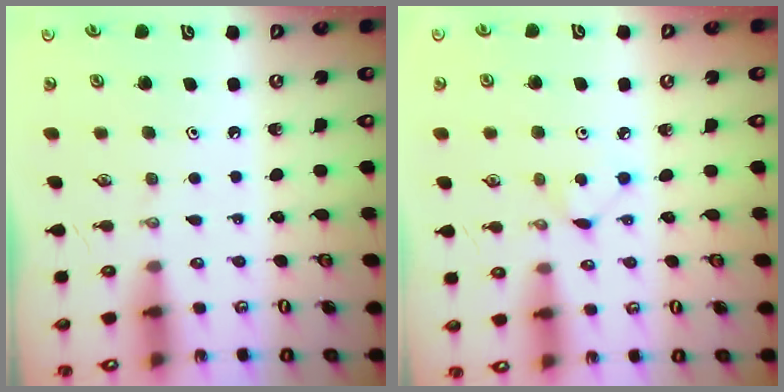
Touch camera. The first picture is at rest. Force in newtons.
{"total": 3.3, "press": 3.3, "slide": 0.5}